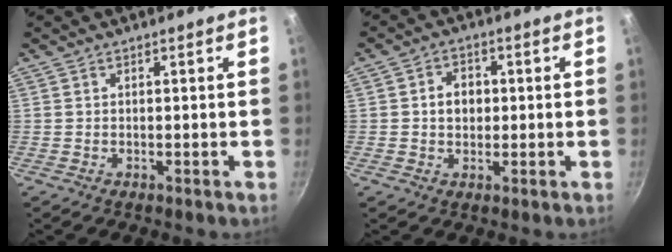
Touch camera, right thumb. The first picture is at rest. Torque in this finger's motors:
{"motor_torque": [0.07, 0.29, 0.23, 0.06, -0.03]}